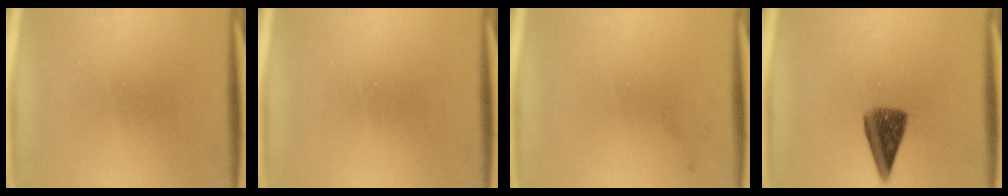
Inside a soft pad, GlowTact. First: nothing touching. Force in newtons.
{"total": 0.0}
{"total": 1.1}
{"total": 5.6}